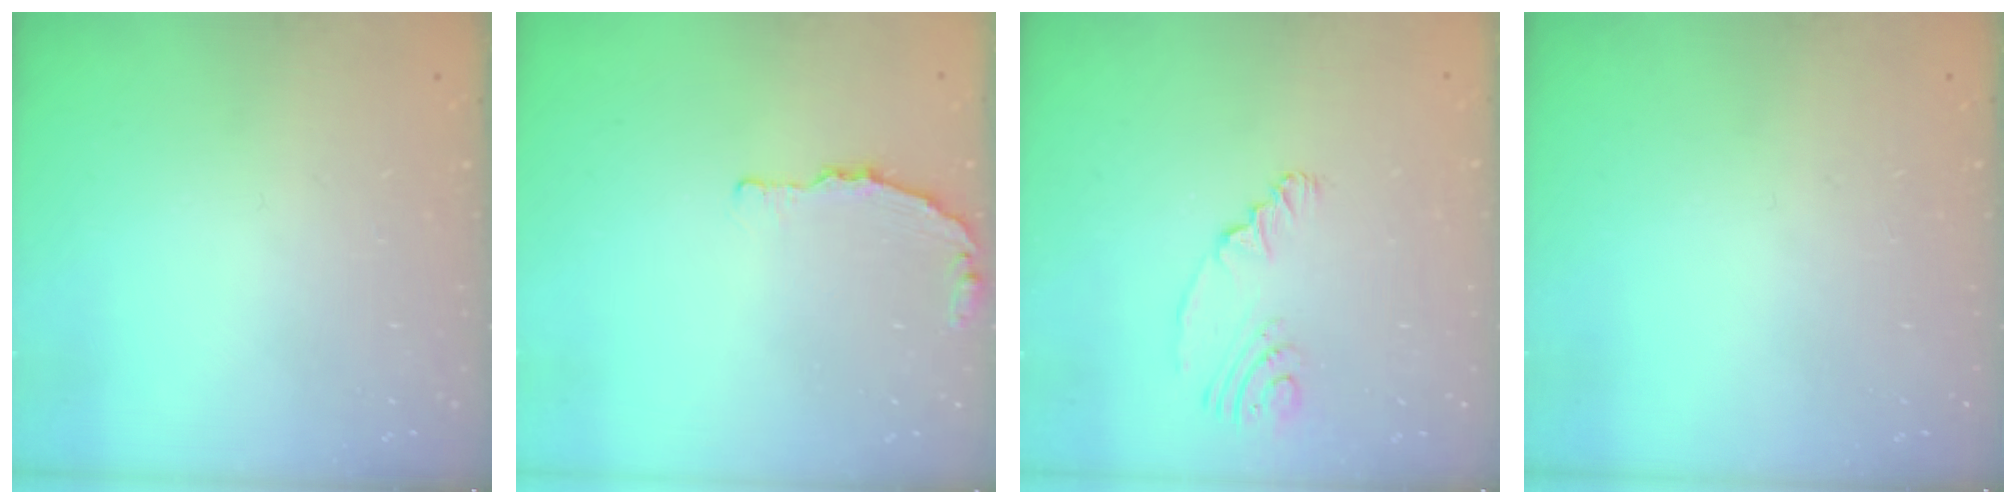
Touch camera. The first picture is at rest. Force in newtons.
{"total": 2.6, "press": 2.6, "slide": 0.4}
{"total": 5.6, "press": 2.5, "slide": 5.0}
{"total": 0.0}